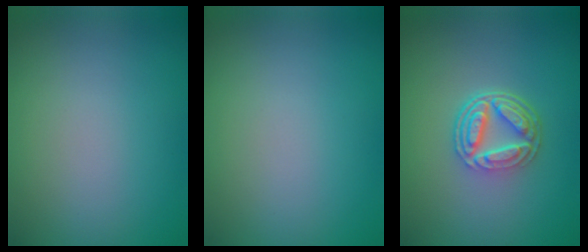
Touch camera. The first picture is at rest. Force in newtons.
{"total": 0.0}
{"total": 5.1, "press": 3.6, "slide": 3.6}